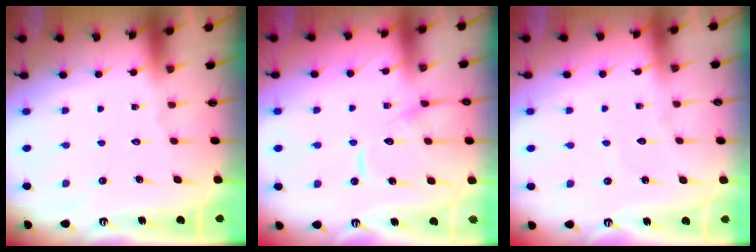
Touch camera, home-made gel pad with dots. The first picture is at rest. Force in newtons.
{"total": 12.3, "press": 12.2, "slide": 1.3}
{"total": 2.4, "press": 2.4, "slide": 0.2}